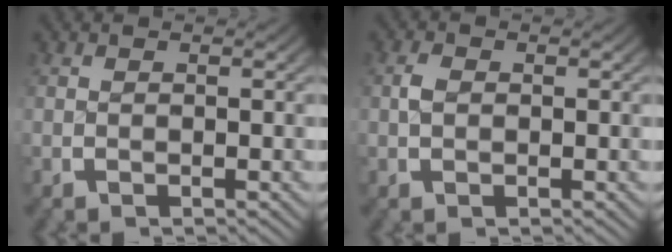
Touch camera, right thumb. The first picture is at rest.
{"total": 1.1, "force": [0.0, 0.9, 0.5], "torque": [-0.014, -0.002, 0.000]}